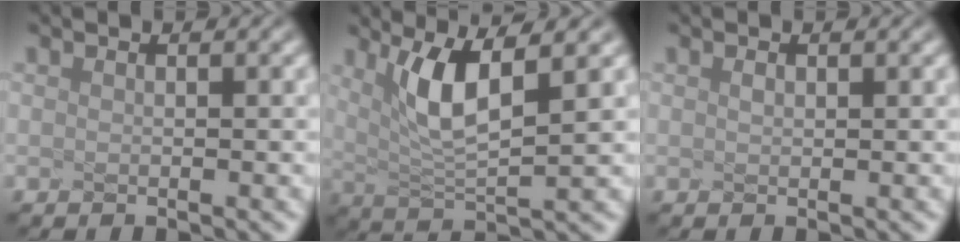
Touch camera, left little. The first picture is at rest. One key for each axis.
{"total": 3.9, "fx": 0.7, "fy": 0.2, "fz": 3.8, "tx": -0.112, "ty": -0.019, "tz": 0.061}
{"total": 0.7, "fx": -0.4, "fy": -0.4, "fz": -0.4, "tx": -0.002, "ty": -0.011, "tz": 0.008}